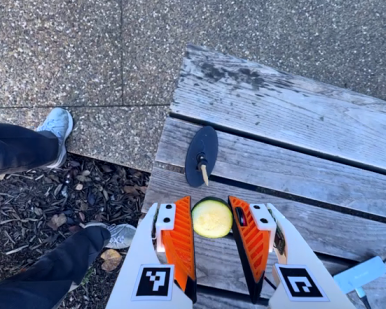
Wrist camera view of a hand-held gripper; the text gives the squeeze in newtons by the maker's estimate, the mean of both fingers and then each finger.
{"total": 7.4, "left": 6.8, "right": 8.0}